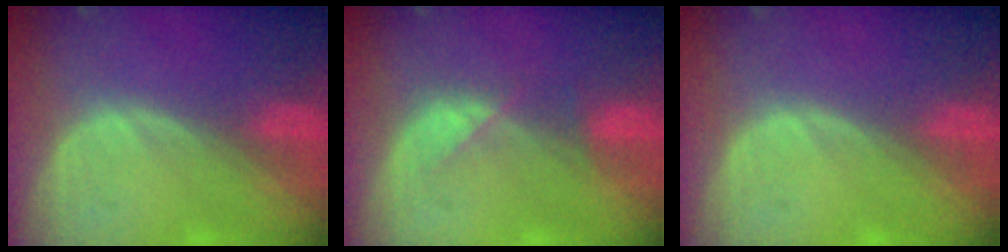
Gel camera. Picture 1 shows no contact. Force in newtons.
{"total": 2.4, "press": 2.3, "slide": 0.5}
{"total": 0.0}